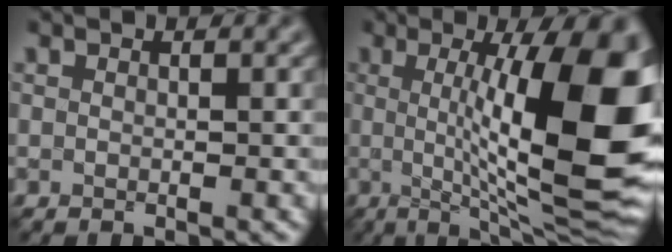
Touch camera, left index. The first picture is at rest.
{"total": 14.7, "force": [1.0, 3.4, 14.3], "torque": [-0.176, -0.001, 0.014]}